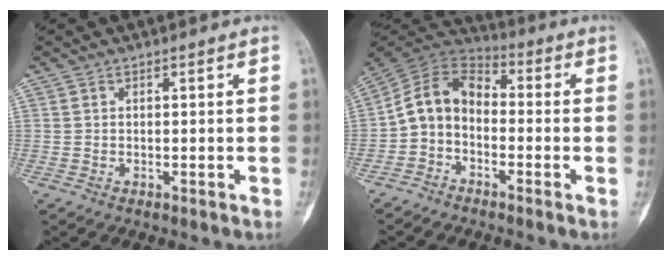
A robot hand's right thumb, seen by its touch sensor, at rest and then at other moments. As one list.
[{"total": 10.1, "force": [-2.5, 7.5, 6.3], "torque": [-0.106, 0.056, -0.065]}]